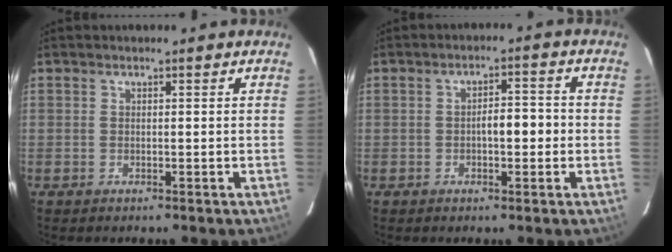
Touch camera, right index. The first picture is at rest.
{"total": 4.2, "force": [-0.7, 1.5, 3.8], "torque": [-0.058, 0.013, -0.010]}